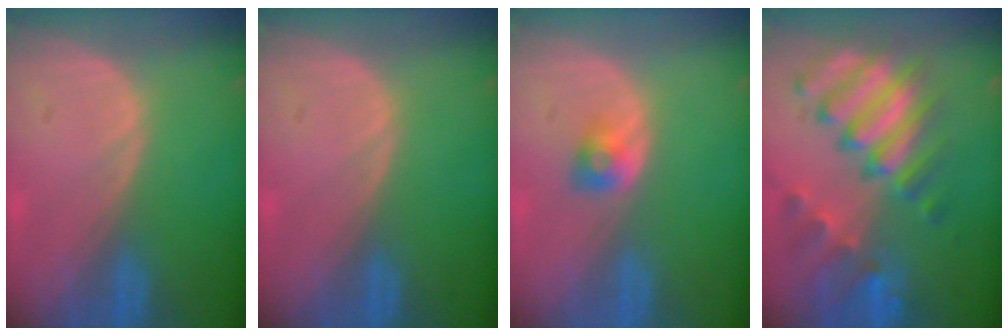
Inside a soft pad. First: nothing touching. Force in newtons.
{"total": 0.0}
{"total": 2.3, "press": 2.2, "slide": 0.7}
{"total": 11.6, "press": 10.0, "slide": 5.8}